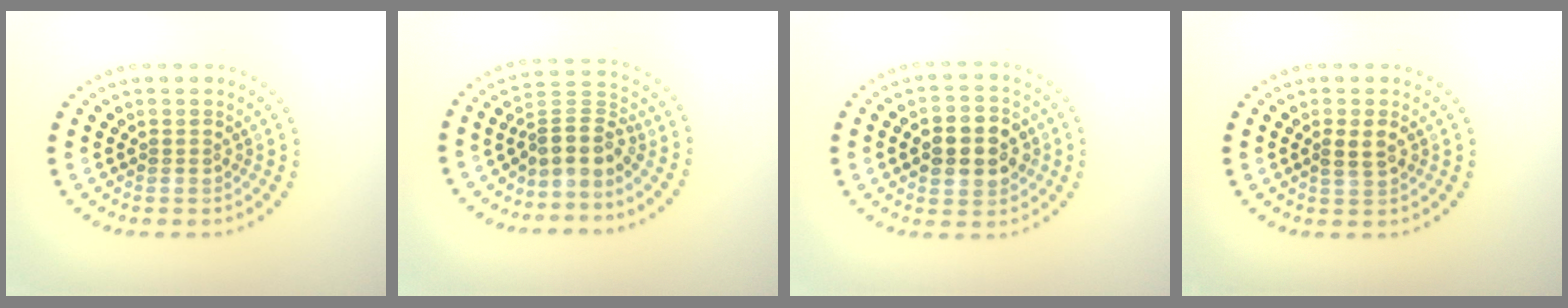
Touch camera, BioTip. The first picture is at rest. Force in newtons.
{"total": 3.4, "press": 2.5, "slide": 2.2}
{"total": 5.3, "press": 5.2, "slide": 0.4}
{"total": 1.9, "press": 1.8, "slide": 0.5}